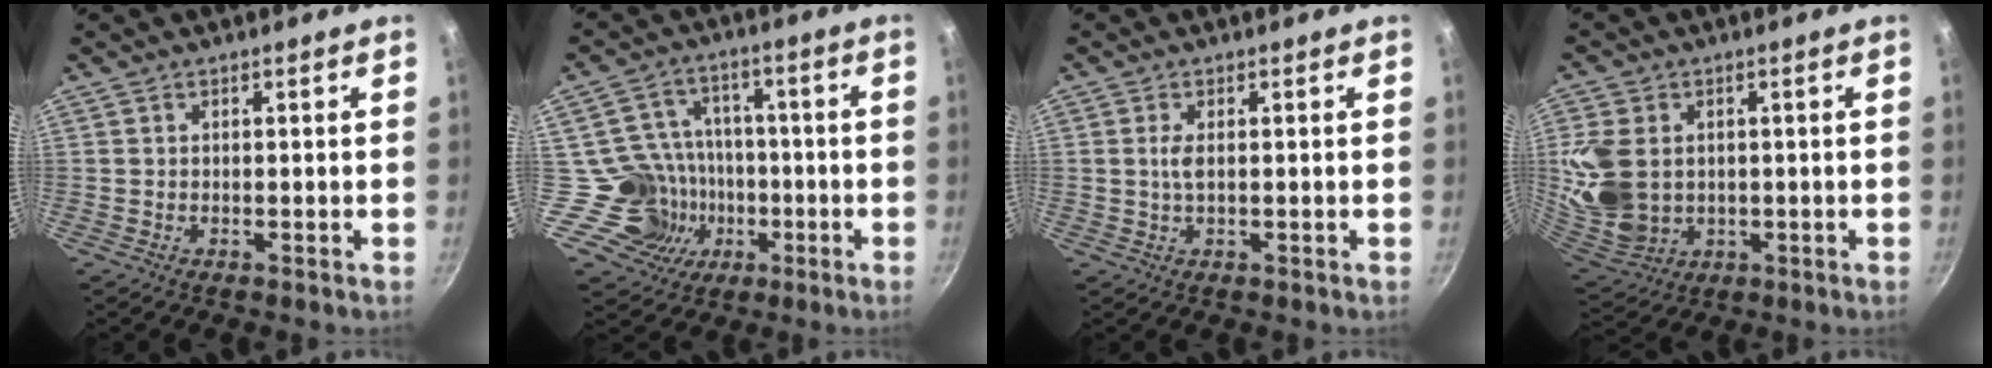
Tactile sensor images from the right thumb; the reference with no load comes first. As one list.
[{"total": 11.9, "force": [-3.1, 11.3, 2.2], "torque": [0.008, 0.041, -0.046]}, {"total": 2.0, "force": [0.2, 0.7, 1.9], "torque": [-0.040, -0.001, 0.005]}, {"total": 13.6, "force": [1.4, 10.3, 8.8], "torque": [-0.181, -0.020, 0.043]}]